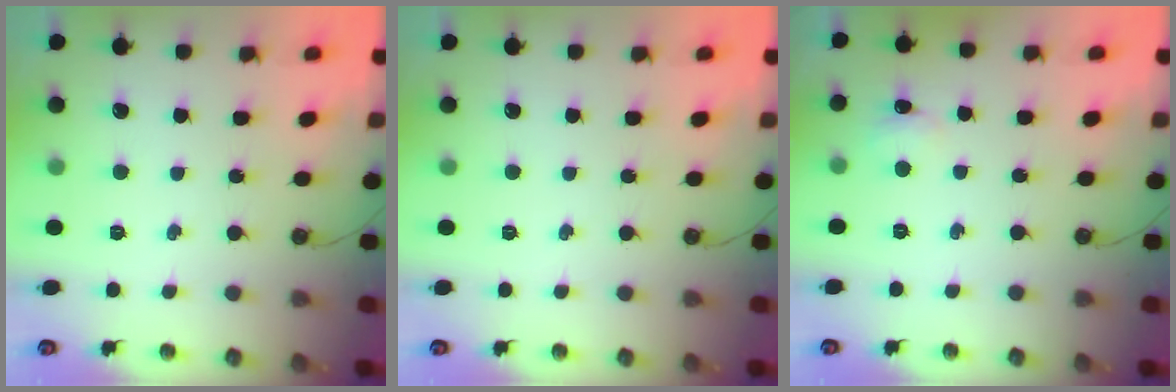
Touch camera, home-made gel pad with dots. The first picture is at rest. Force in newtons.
{"total": 0.0}
{"total": 5.2, "press": 5.2, "slide": 0.8}